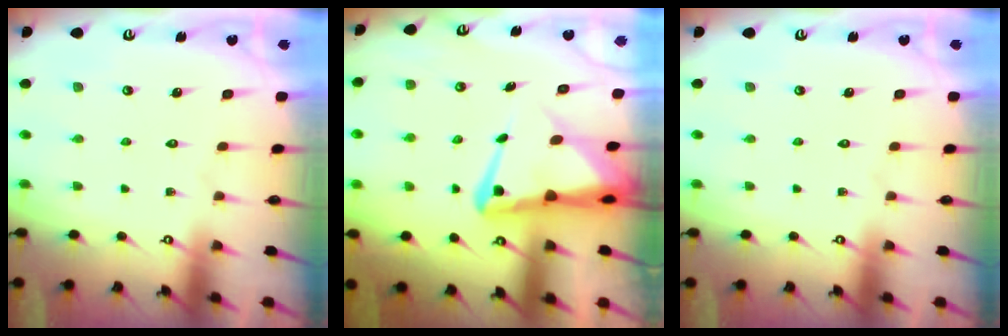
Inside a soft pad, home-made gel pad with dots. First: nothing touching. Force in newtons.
{"total": 8.5, "press": 8.5, "slide": 0.8}
{"total": 0.0}